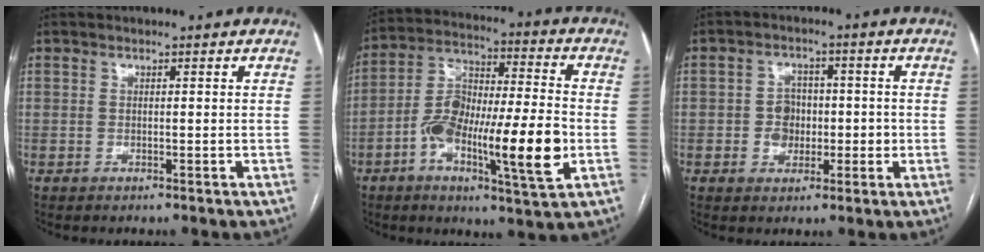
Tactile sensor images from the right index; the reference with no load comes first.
{"total": 17.0, "force": [-4.9, 3.0, 16.0], "torque": [-0.287, 0.005, -0.084]}
{"total": 4.8, "force": [-0.6, 4.2, 2.3], "torque": [-0.032, 0.016, -0.006]}